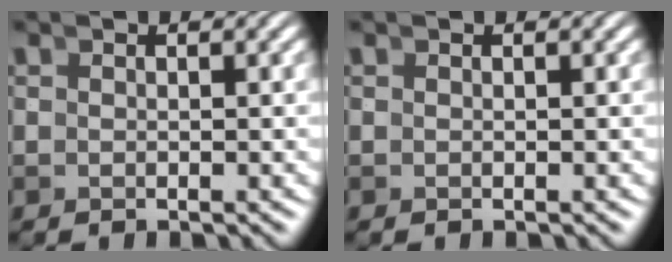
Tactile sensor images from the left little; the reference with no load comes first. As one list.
[{"total": 0.0}]